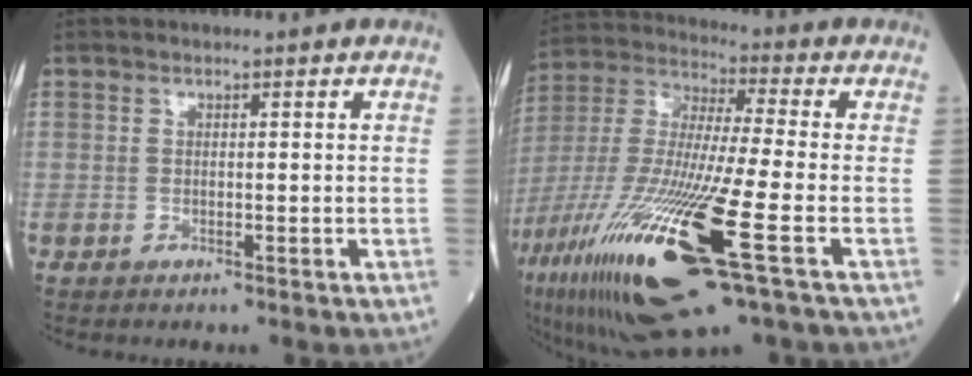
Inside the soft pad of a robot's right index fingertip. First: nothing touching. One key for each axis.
{"total": 25.6, "fx": -10.5, "fy": 3.1, "fz": 23.1, "tx": -0.509, "ty": -0.058, "tz": -0.190}